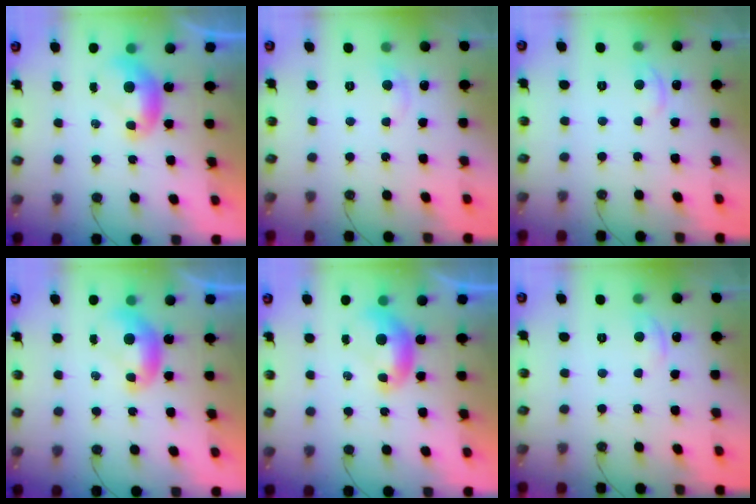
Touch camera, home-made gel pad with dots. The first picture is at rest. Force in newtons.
{"total": 2.0, "press": 1.7, "slide": 1.1}
{"total": 1.5, "press": 1.4, "slide": 0.6}
{"total": 0.0}
{"total": 0.0}
{"total": 1.0, "press": 0.7, "slide": 0.7}